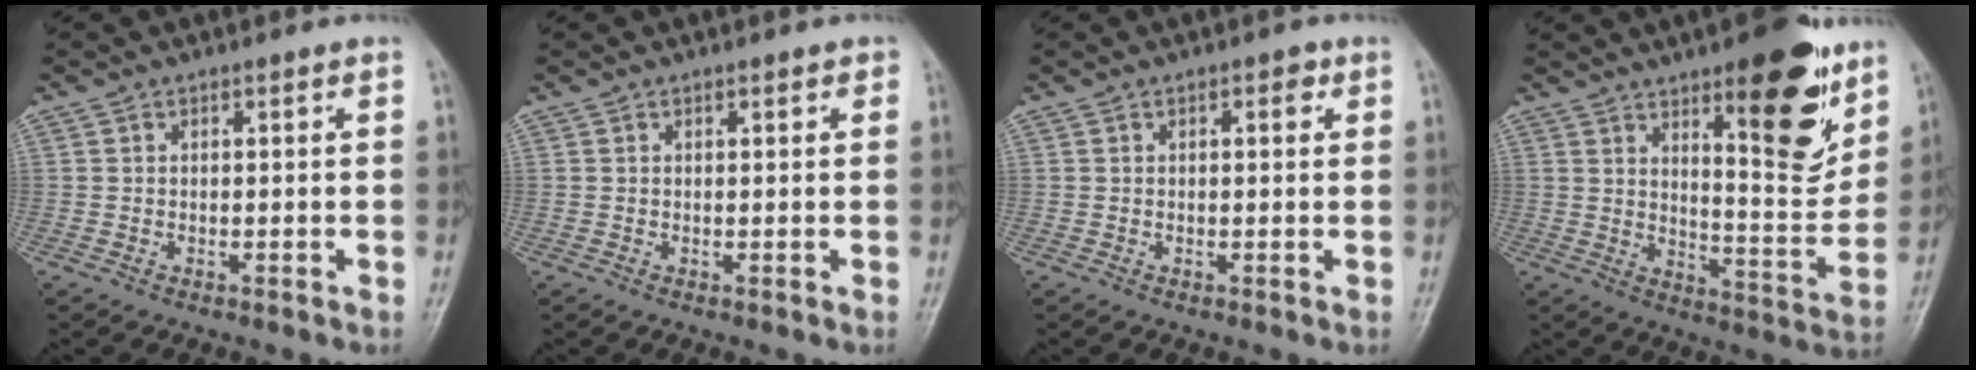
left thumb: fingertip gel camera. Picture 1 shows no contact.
{"total": 1.2, "force": [0.6, 0.5, 0.9], "torque": [-0.009, 0.001, 0.005]}
{"total": 2.0, "force": [0.8, 0.9, 1.6], "torque": [-0.017, 0.001, 0.007]}
{"total": 17.5, "force": [9.8, 5.4, 13.4], "torque": [-0.147, -0.062, 0.148]}